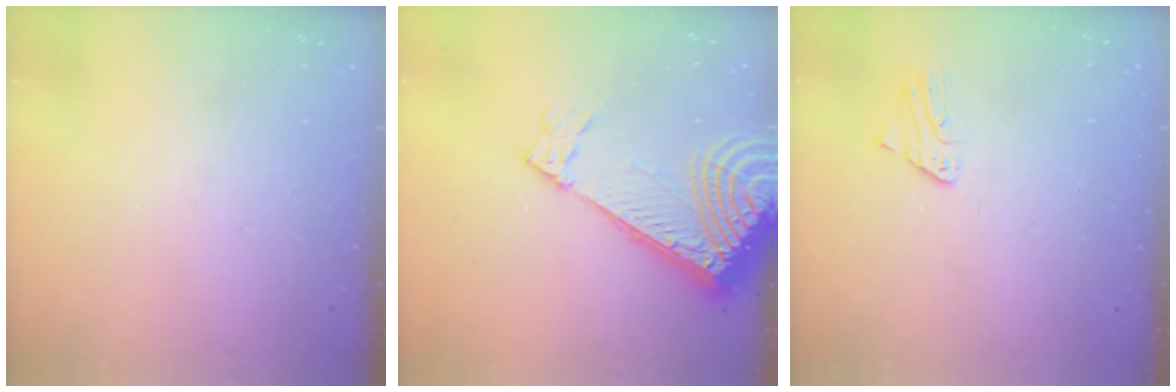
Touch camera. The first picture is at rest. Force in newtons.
{"total": 10.5, "press": 10.4, "slide": 1.4}
{"total": 1.8, "press": 1.8, "slide": 0.1}